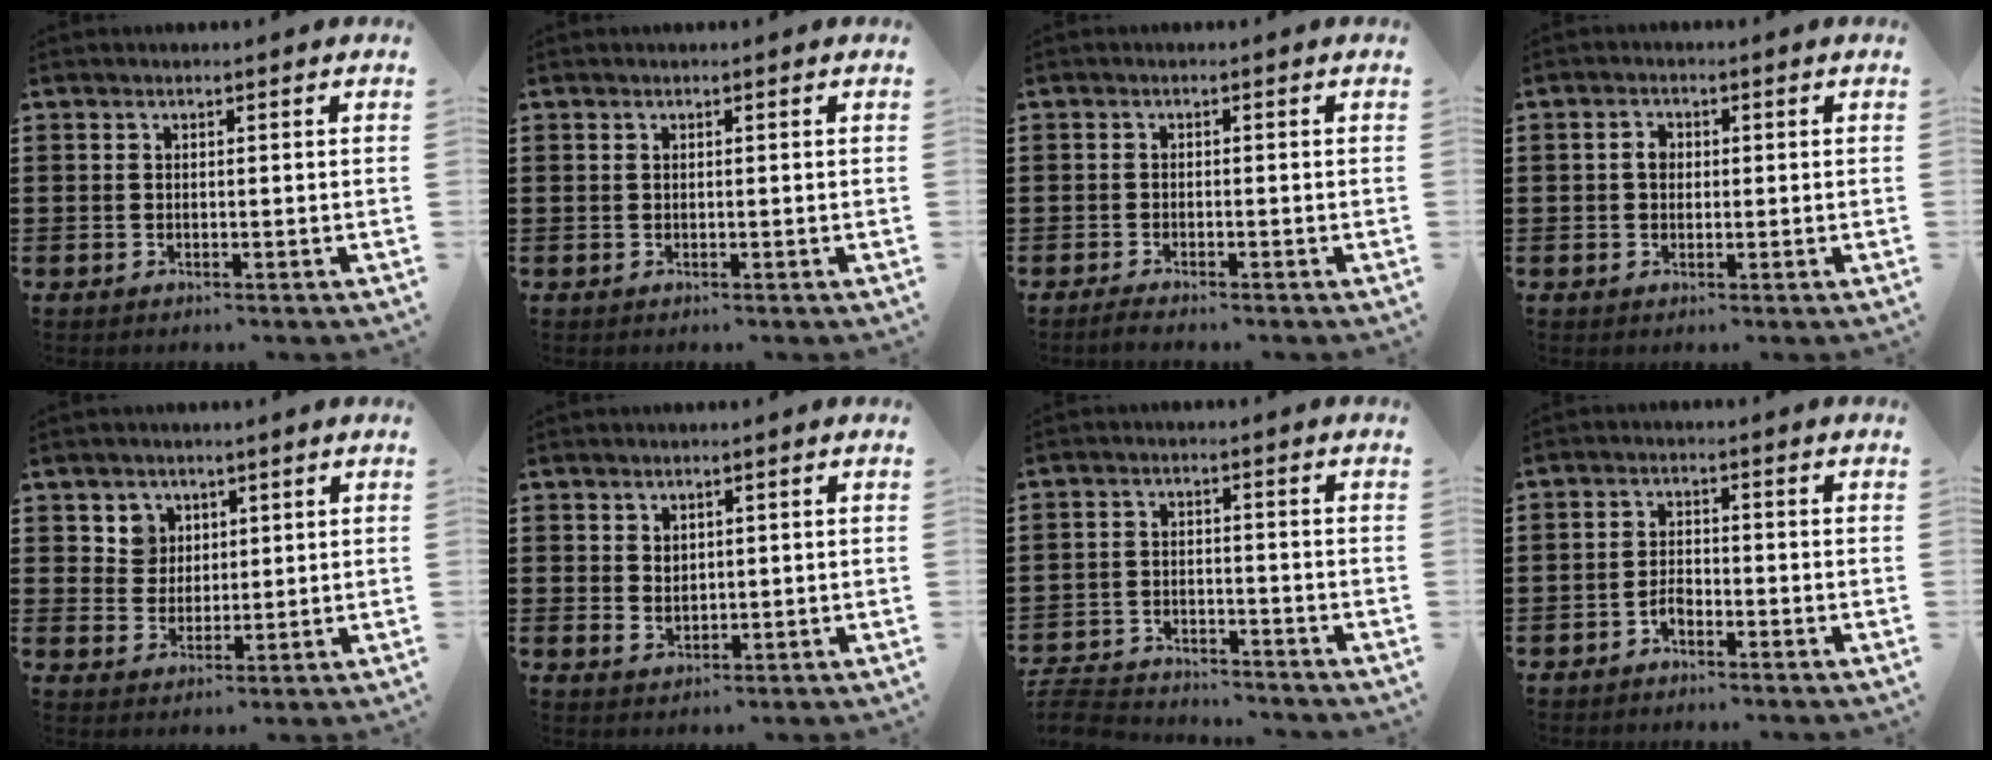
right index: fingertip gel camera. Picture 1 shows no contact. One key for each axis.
{"total": 0.0}
{"total": 1.2, "fx": -1.2, "fy": -0.1, "fz": 0.2, "tx": -0.007, "ty": -0.003, "tz": -0.022}
{"total": 2.2, "fx": 0.1, "fy": 1.6, "fz": 1.5, "tx": -0.031, "ty": 0.008, "tz": 0.001}
{"total": 4.1, "fx": 2.1, "fy": 3.5, "fz": 0.3, "tx": -0.018, "ty": 0.010, "tz": 0.037}
{"total": 2.1, "fx": 1.4, "fy": 1.5, "fz": 0.3, "tx": -0.003, "ty": 0.005, "tz": 0.024}
{"total": 5.0, "fx": -5.0, "fy": 0.6, "fz": 0.6, "tx": -0.031, "ty": -0.003, "tz": -0.106}
{"total": 2.0, "fx": -1.5, "fy": 1.1, "fz": 0.6, "tx": -0.016, "ty": 0.002, "tz": -0.032}